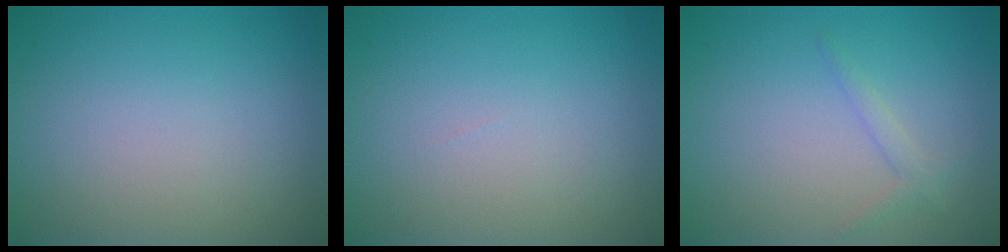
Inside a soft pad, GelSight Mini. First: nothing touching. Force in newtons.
{"total": 0.0}
{"total": 1.1, "press": 1.1, "slide": 0.1}